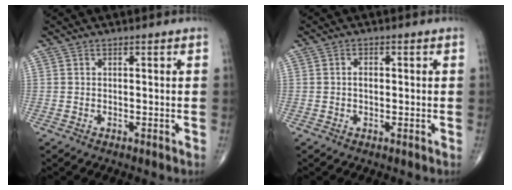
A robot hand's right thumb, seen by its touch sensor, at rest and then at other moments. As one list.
[{"total": 1.7, "force": [0.0, 1.1, 1.3], "torque": [-0.020, 0.003, 0.000]}]